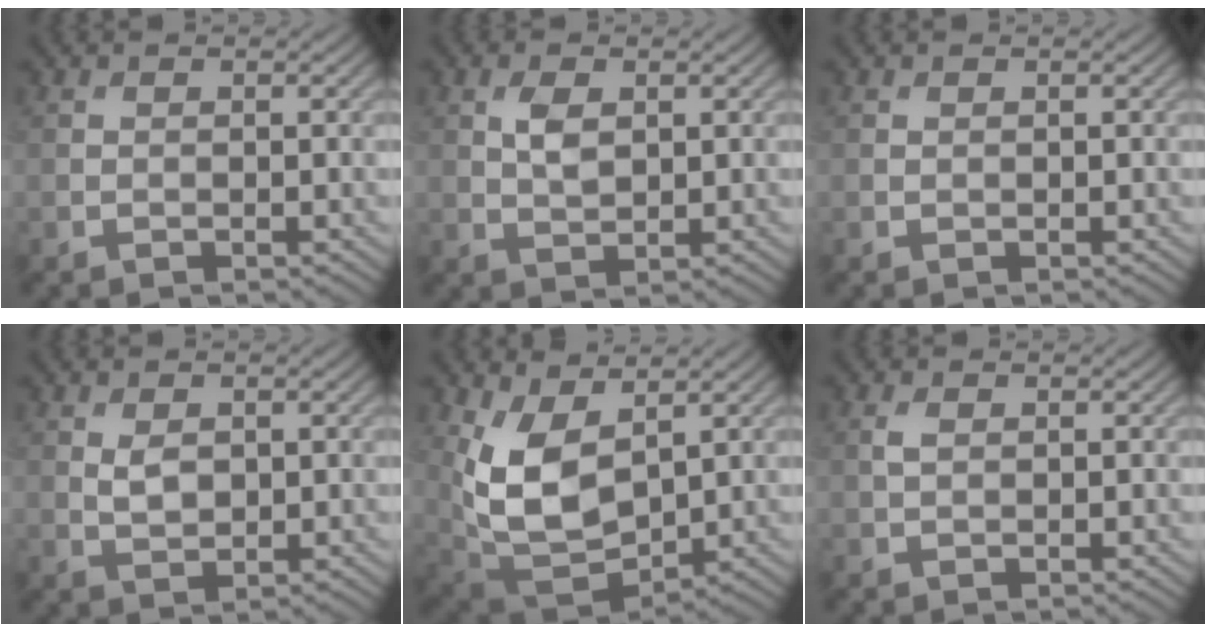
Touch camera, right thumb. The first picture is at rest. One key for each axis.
{"total": 3.0, "fx": 0.9, "fy": 1.7, "fz": 2.3, "tx": -0.051, "ty": -0.003, "tz": 0.020}
{"total": 0.0}
{"total": 2.4, "fx": 0.6, "fy": 1.6, "fz": 1.8, "tx": -0.040, "ty": -0.005, "tz": 0.015}
{"total": 10.8, "fx": 3.1, "fy": 6.3, "fz": 8.3, "tx": -0.199, "ty": -0.011, "tz": 0.064}
{"total": 1.1, "fx": 0.3, "fy": 0.6, "fz": 0.9, "tx": -0.023, "ty": 0.003, "tz": 0.006}